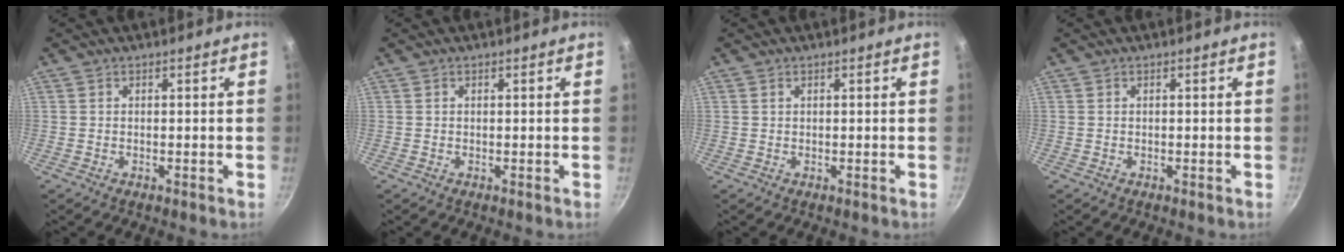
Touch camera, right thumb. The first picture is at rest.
{"total": 0.0}
{"total": 0.0}
{"total": 0.0}